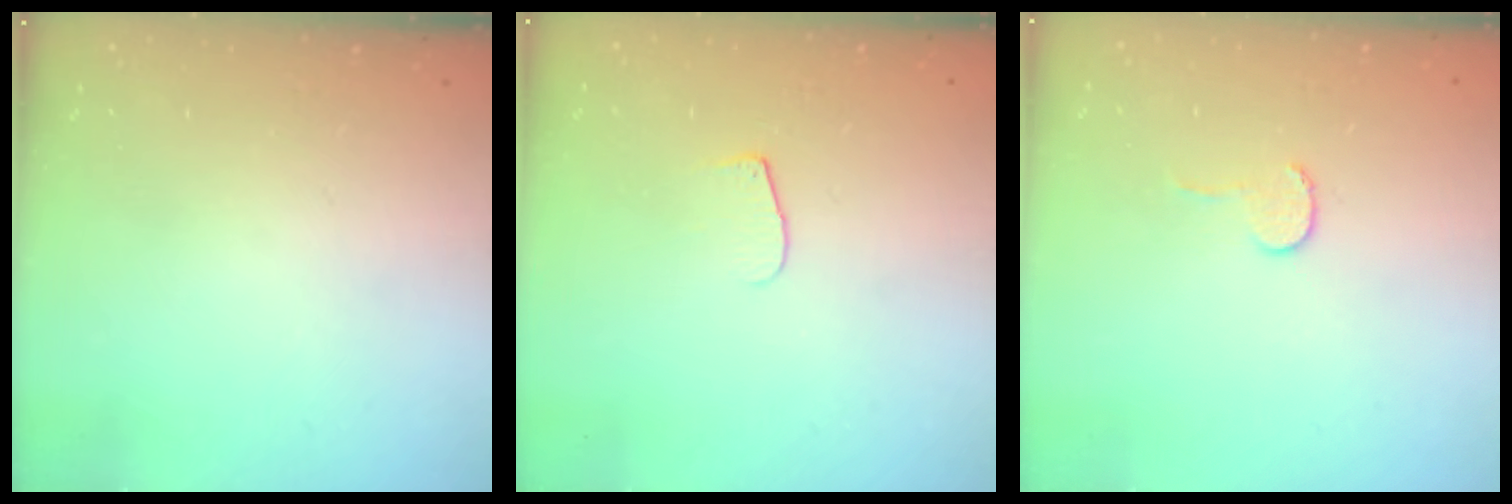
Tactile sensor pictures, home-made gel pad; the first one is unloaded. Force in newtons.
{"total": 6.2, "press": 6.2, "slide": 0.7}
{"total": 4.1, "press": 4.1, "slide": 0.4}